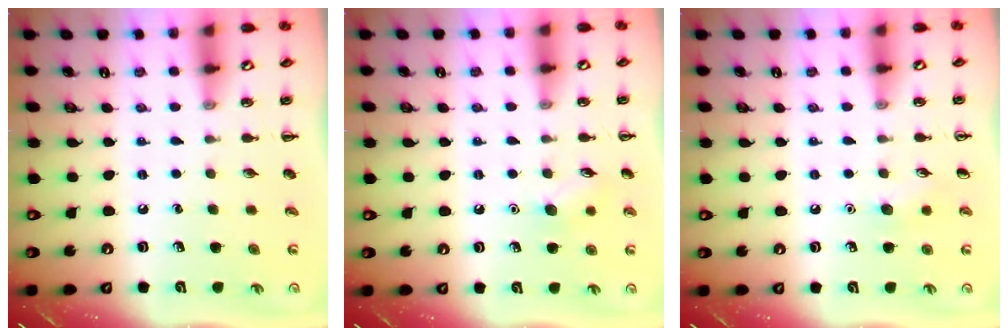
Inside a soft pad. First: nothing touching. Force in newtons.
{"total": 7.1, "press": 6.8, "slide": 1.9}
{"total": 5.6, "press": 5.3, "slide": 1.6}